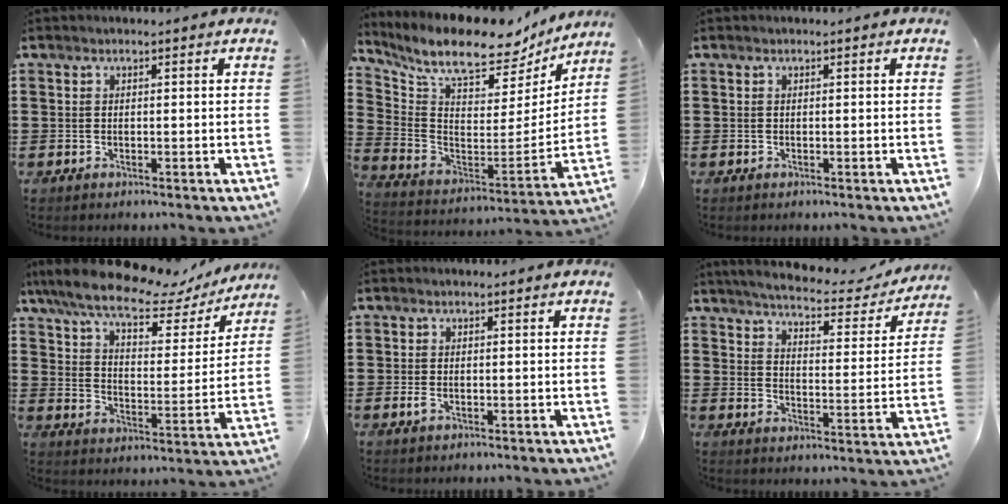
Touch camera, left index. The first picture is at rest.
{"total": 10.1, "force": [8.7, 2.5, 4.5], "torque": [-0.113, -0.071, 0.147]}
{"total": 0.0}
{"total": 11.5, "force": [9.2, 2.6, 6.5], "torque": [-0.144, -0.043, 0.154]}
{"total": 1.1, "force": [-0.3, 0.5, 0.9], "torque": [-0.026, -0.004, -0.007]}
{"total": 4.3, "force": [4.0, 0.1, 1.8], "torque": [-0.056, -0.028, 0.060]}